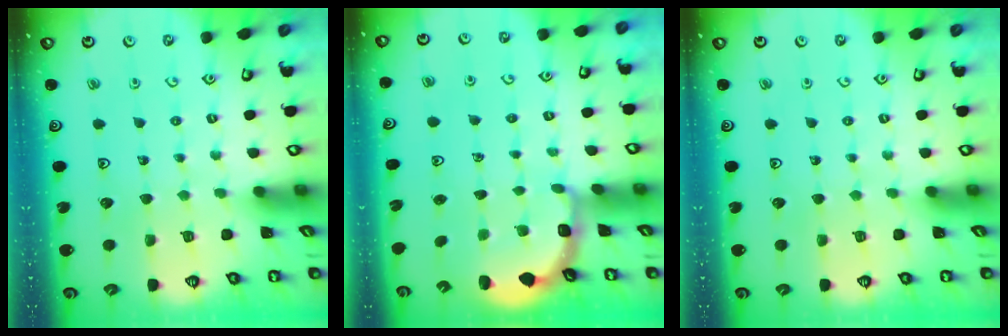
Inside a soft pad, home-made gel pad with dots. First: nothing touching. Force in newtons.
{"total": 2.8, "press": 2.4, "slide": 1.4}
{"total": 0.0}